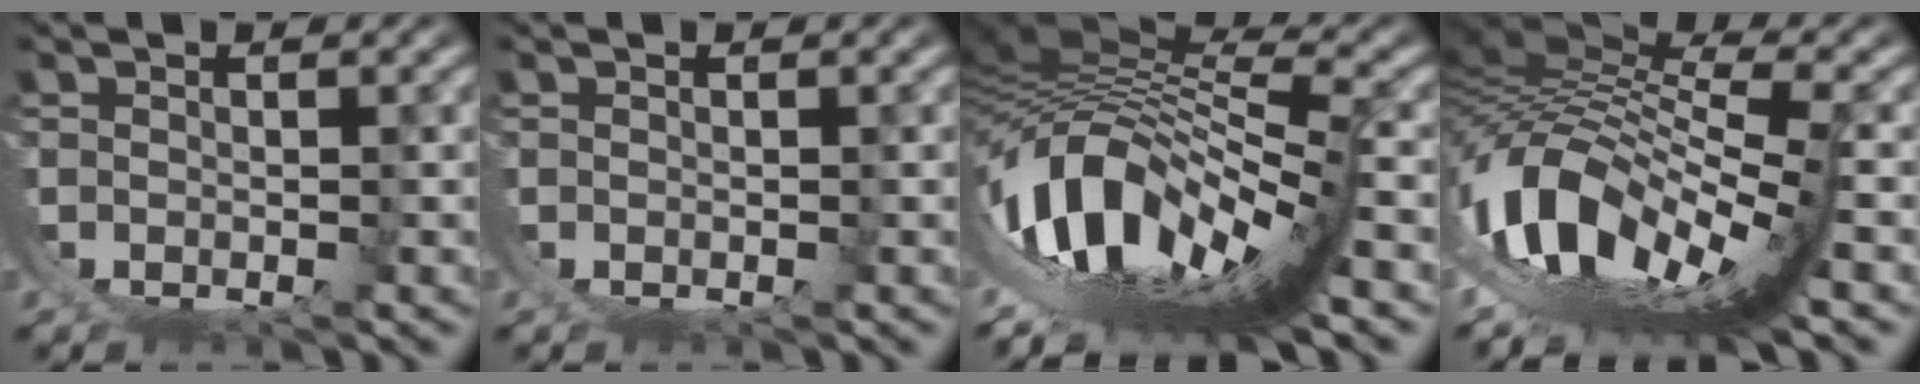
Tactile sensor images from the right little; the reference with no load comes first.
{"total": 0.0}
{"total": 16.0, "force": [-1.4, 7.7, 14.0], "torque": [-0.269, -0.013, -0.007]}
{"total": 15.5, "force": [-0.2, 8.5, 13.0], "torque": [-0.268, -0.025, 0.014]}